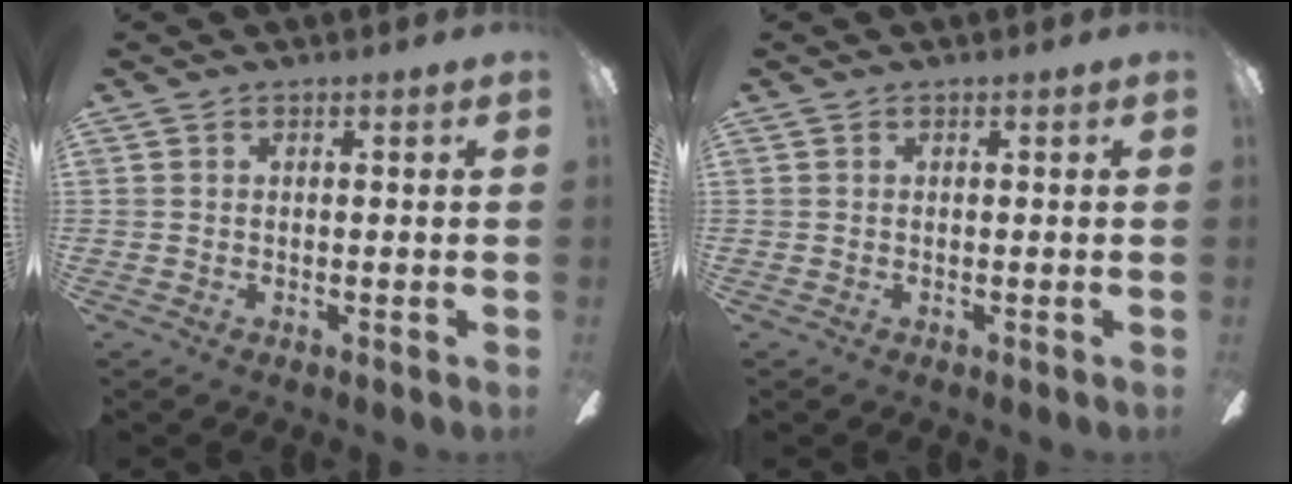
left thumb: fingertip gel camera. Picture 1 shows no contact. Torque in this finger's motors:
{"motor_torque": [-0.04, -0.01, 0.05, -0.02, 0.00]}